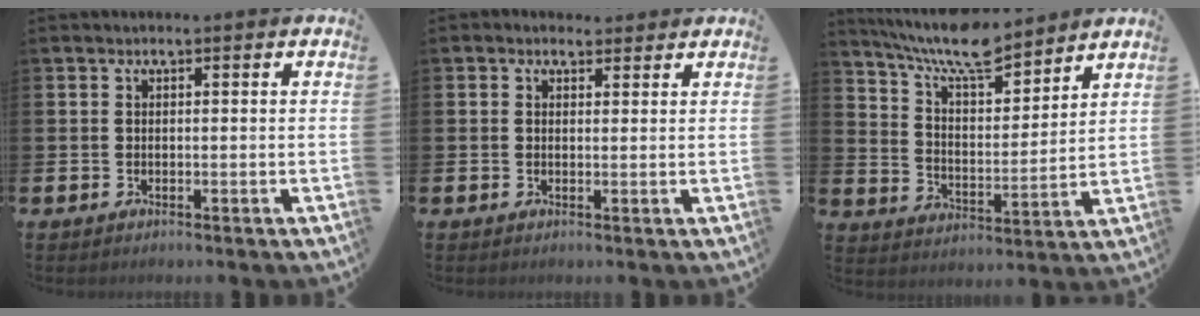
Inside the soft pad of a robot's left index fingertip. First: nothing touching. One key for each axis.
{"total": 1.6, "fx": 1.3, "fy": 0.9, "fz": 0.2, "tx": 0.002, "ty": 0.001, "tz": 0.021}
{"total": 9.1, "fx": 8.2, "fy": 2.0, "fz": 3.2, "tx": -0.093, "ty": -0.051, "tz": 0.147}